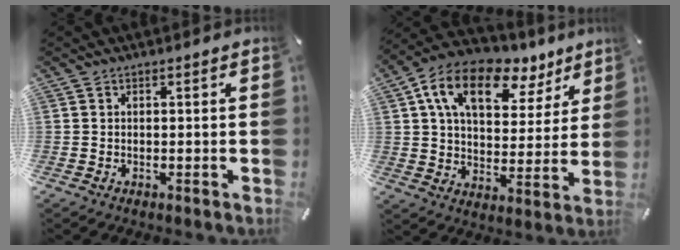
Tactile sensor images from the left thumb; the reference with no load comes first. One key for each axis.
{"total": 15.7, "fx": 8.4, "fy": 9.4, "fz": 9.4, "tx": -0.158, "ty": -0.033, "tz": 0.148}